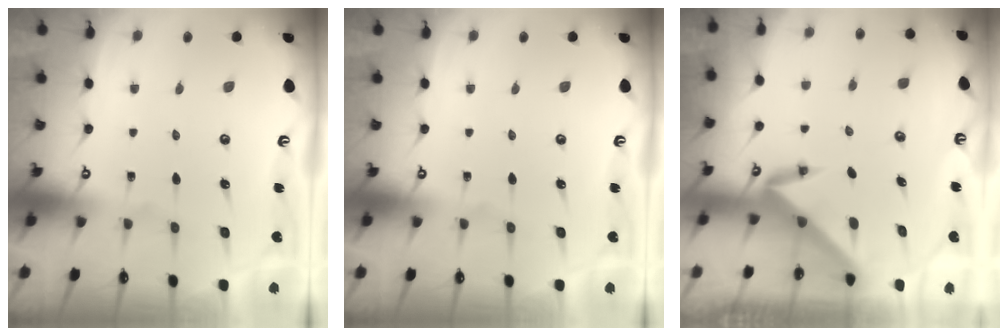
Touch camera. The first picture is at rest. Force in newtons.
{"total": 0.0}
{"total": 3.4, "press": 3.4, "slide": 0.2}